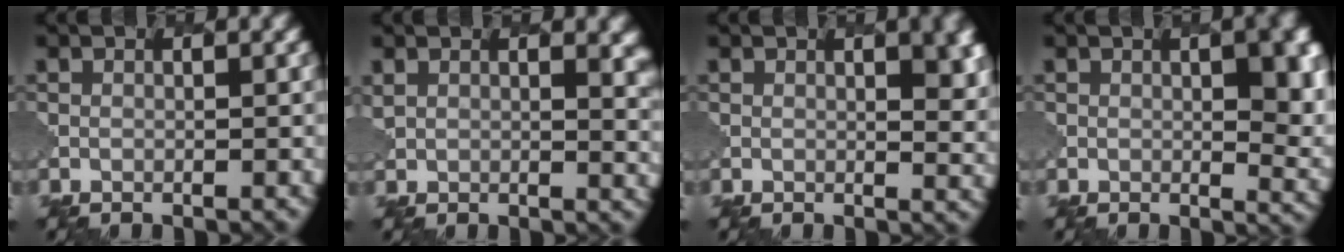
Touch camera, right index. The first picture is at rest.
{"total": 5.9, "force": [3.0, 3.3, 3.9], "torque": [-0.043, 0.002, 0.048]}
{"total": 6.2, "force": [1.8, 2.8, 5.2], "torque": [-0.026, 0.007, 0.022]}
{"total": 6.9, "force": [1.3, 2.8, 6.1], "torque": [-0.061, -0.004, 0.022]}